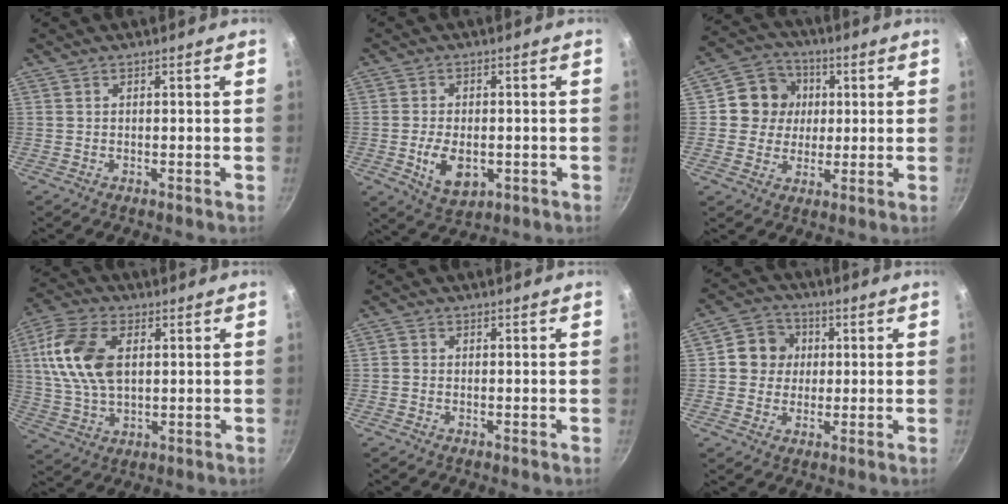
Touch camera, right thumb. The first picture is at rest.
{"total": 8.0, "force": [-1.7, 4.9, 6.1], "torque": [-0.097, -0.001, -0.019]}
{"total": 9.6, "force": [1.6, 9.0, 3.0], "torque": [-0.010, 0.012, 0.016]}
{"total": 14.0, "force": [2.8, 8.4, 10.9], "torque": [-0.204, 0.003, 0.049]}
{"total": 0.9, "force": [-0.4, 0.7, 0.3], "torque": [-0.003, 0.000, -0.010]}
{"total": 7.8, "force": [1.2, 7.2, 2.6], "torque": [-0.004, 0.011, 0.006]}